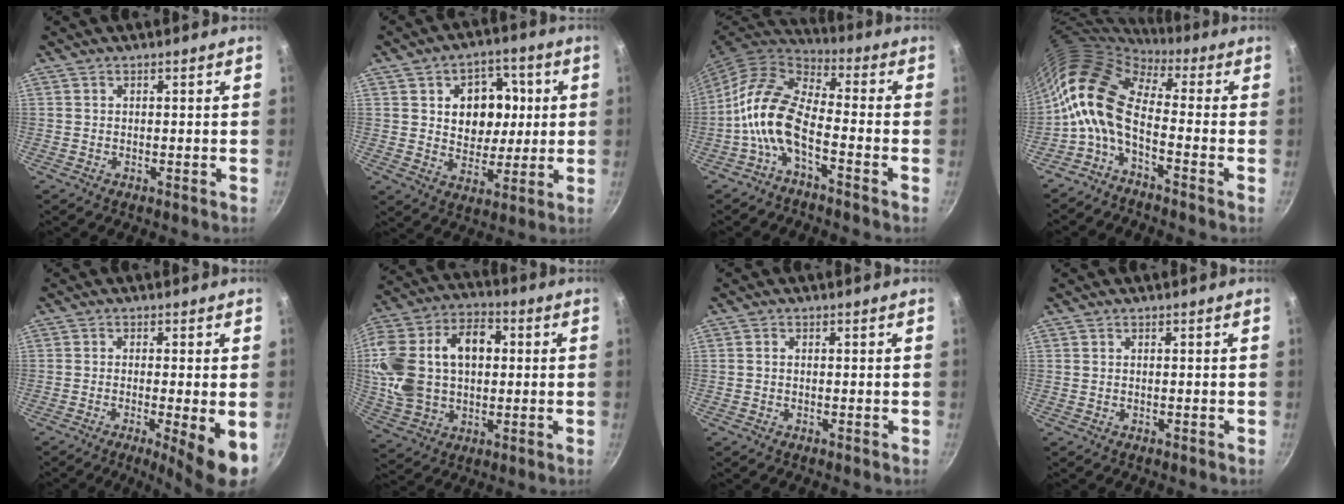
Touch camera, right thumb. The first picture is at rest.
{"total": 12.6, "force": [2.2, 9.8, 7.6], "torque": [-0.065, -0.003, 0.036]}
{"total": 11.7, "force": [-4.2, 5.2, 9.6], "torque": [-0.187, 0.044, -0.095]}
{"total": 11.0, "force": [-1.7, 5.3, 9.5], "torque": [-0.172, 0.030, -0.049]}
{"total": 8.2, "force": [-2.3, 0.9, 7.8], "torque": [-0.114, -0.004, -0.032]}
{"total": 20.5, "force": [2.1, 14.1, 14.7], "torque": [-0.270, 0.035, 0.037]}
{"total": 0.6, "force": [-0.1, 0.5, 0.4], "torque": [-0.006, 0.004, -0.004]}
{"total": 0.0}